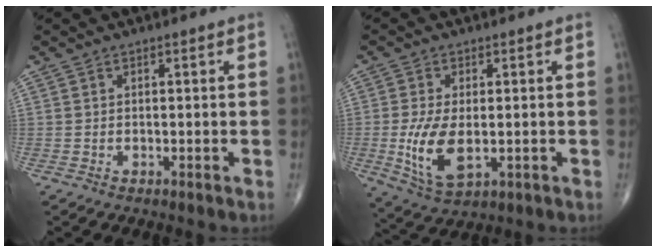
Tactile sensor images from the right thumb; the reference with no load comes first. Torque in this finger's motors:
{"motor_torque": [0.73, 0.76, 1.07, 0.13, 0.09]}